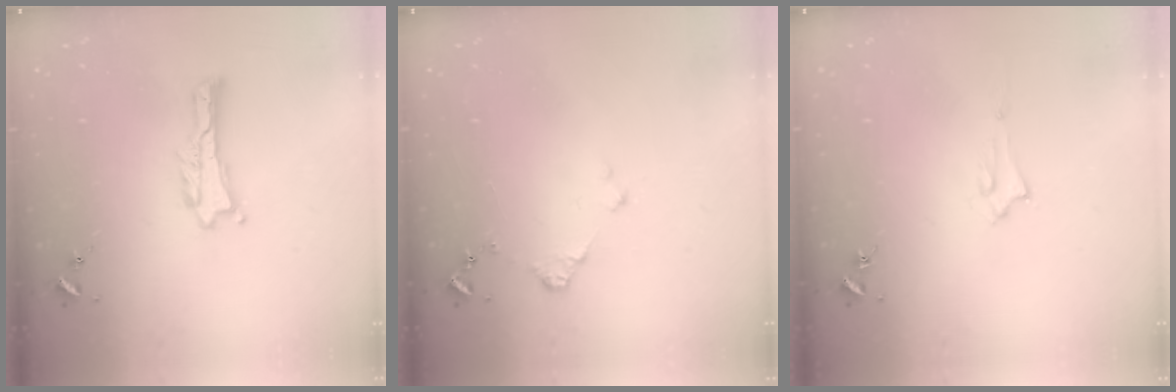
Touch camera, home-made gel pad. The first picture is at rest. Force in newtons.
{"total": 1.2, "press": 1.2, "slide": 0.2}
{"total": 1.5, "press": 1.5, "slide": 0.2}